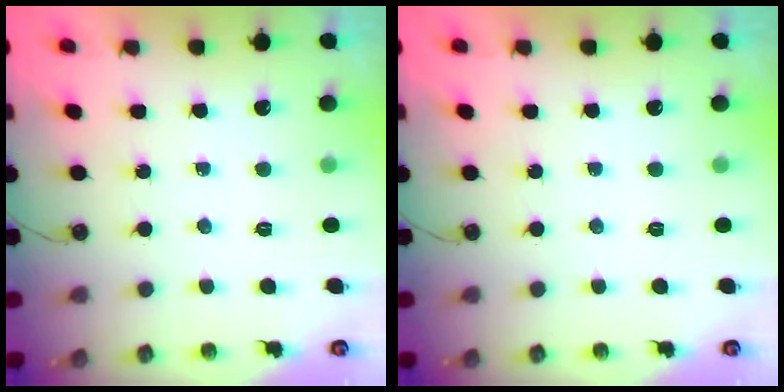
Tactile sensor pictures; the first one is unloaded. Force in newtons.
{"total": 0.0}